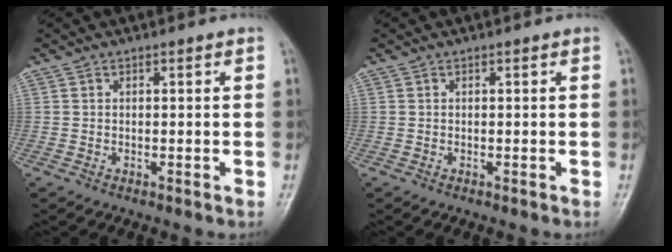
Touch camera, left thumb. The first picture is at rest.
{"total": 0.0}